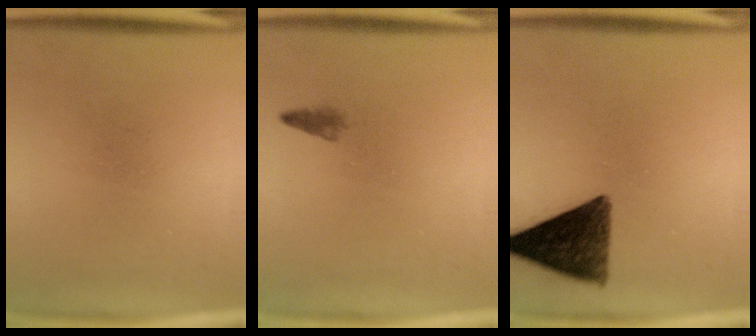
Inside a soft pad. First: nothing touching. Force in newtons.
{"total": 0.9}
{"total": 11.2}